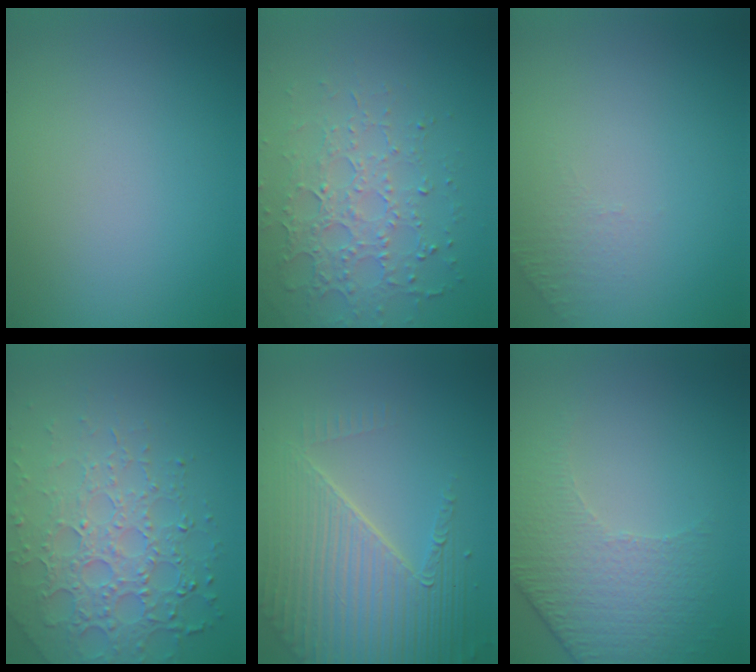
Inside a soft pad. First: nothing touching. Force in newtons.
{"total": 4.0, "press": 3.8, "slide": 1.4}
{"total": 1.0, "press": 0.5, "slide": 0.9}
{"total": 6.7, "press": 4.9, "slide": 4.5}
{"total": 8.5, "press": 5.6, "slide": 6.3}
{"total": 4.8, "press": 3.4, "slide": 3.3}